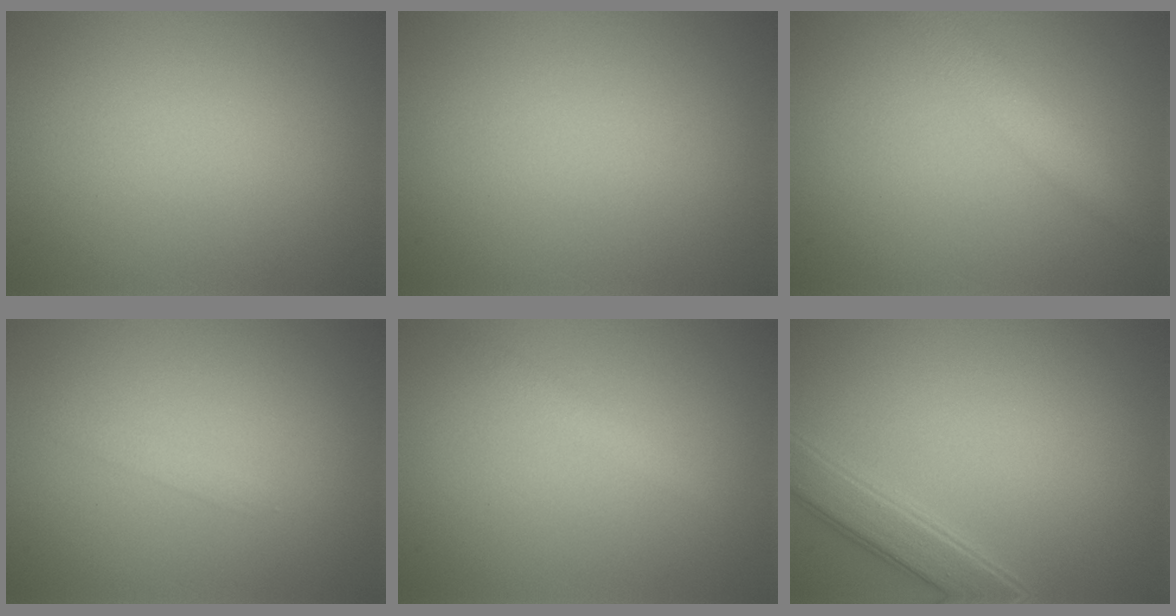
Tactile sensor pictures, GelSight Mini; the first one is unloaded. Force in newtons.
{"total": 0.0}
{"total": 3.0, "press": 3.0, "slide": 0.1}
{"total": 0.8, "press": 0.8, "slide": 0.1}
{"total": 1.1, "press": 1.1, "slide": 0.2}
{"total": 3.1, "press": 3.1, "slide": 0.1}